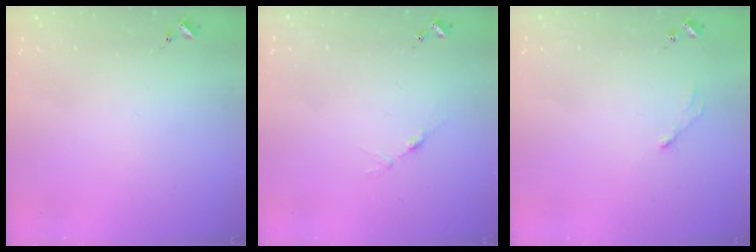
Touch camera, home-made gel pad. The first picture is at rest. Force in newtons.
{"total": 3.8, "press": 3.8, "slide": 0.5}
{"total": 2.6, "press": 2.6, "slide": 0.3}